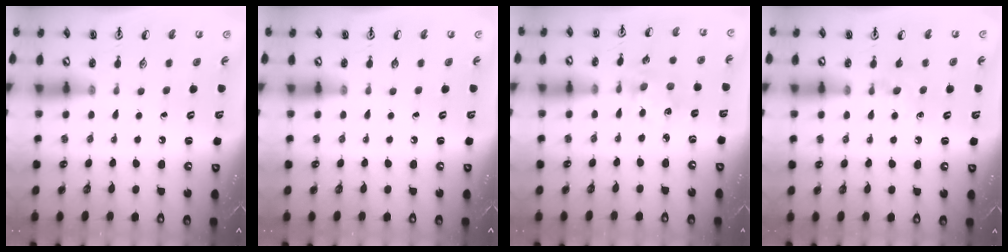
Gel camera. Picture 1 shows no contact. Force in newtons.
{"total": 0.0}
{"total": 2.0, "press": 2.0, "slide": 0.5}
{"total": 5.0, "press": 5.0, "slide": 0.8}